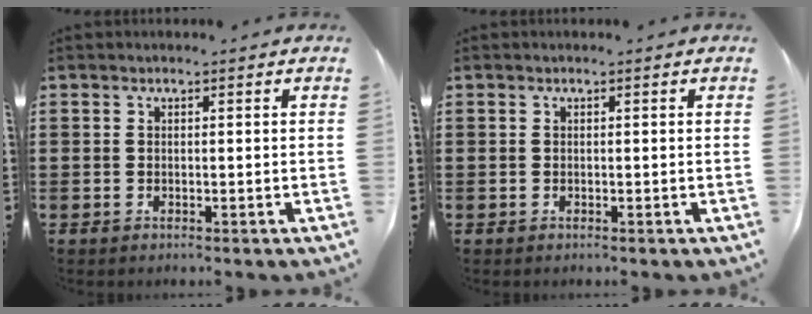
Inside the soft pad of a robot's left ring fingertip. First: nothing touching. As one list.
[{"total": 0.0}]